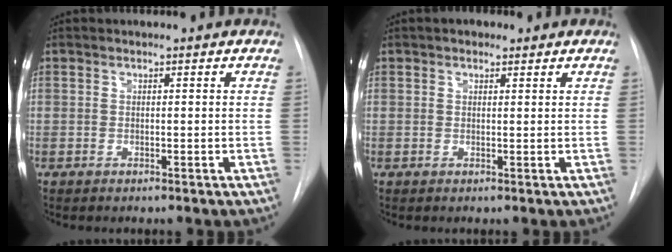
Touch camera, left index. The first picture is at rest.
{"total": 1.4, "force": [0.9, 0.8, 0.8], "torque": [-0.014, 0.002, 0.008]}